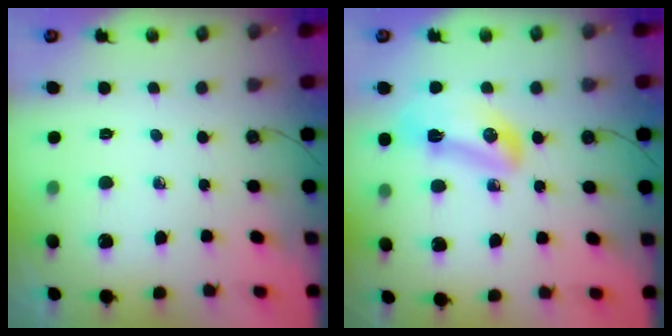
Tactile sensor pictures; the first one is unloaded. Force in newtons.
{"total": 9.0, "press": 9.0, "slide": 1.2}